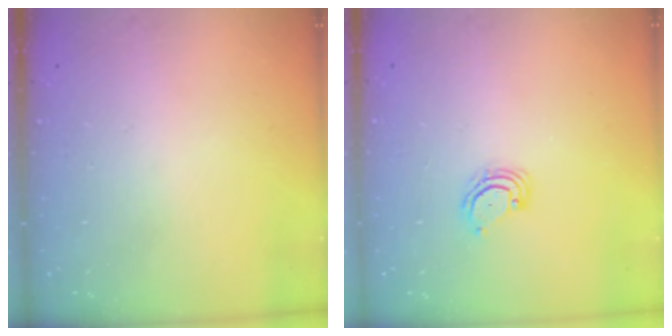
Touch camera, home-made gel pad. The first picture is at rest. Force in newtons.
{"total": 4.7, "press": 4.6, "slide": 0.4}